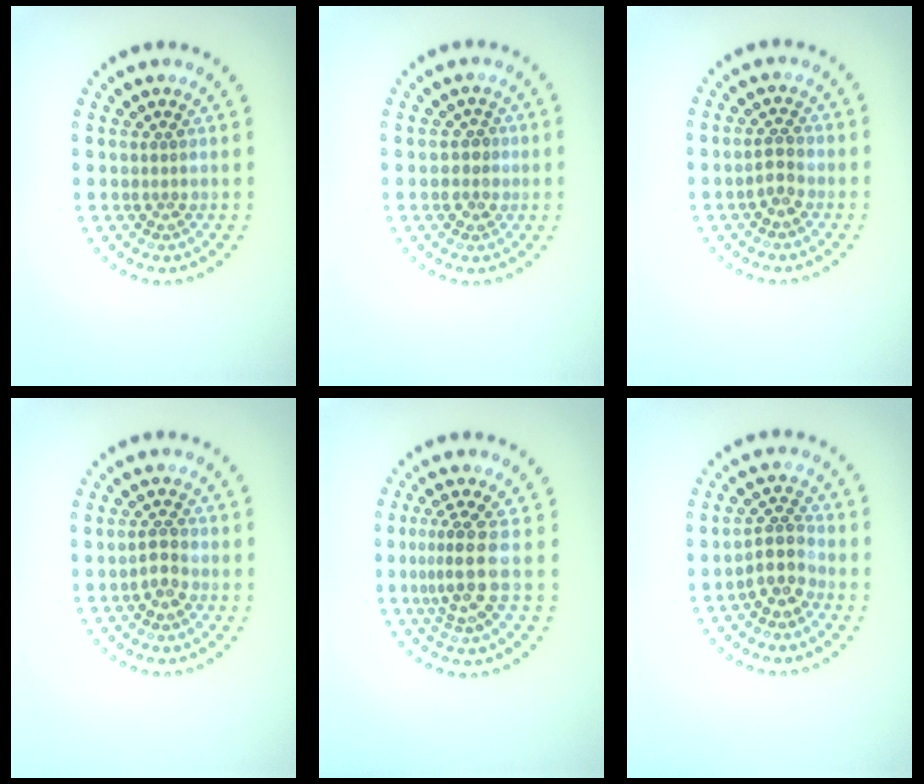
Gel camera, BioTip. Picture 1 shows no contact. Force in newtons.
{"total": 1.6, "press": 1.5, "slide": 0.5}
{"total": 1.8, "press": 1.7, "slide": 0.5}
{"total": 1.8, "press": 1.7, "slide": 0.5}
{"total": 3.4, "press": 2.5, "slide": 2.3}
{"total": 3.0, "press": 2.4, "slide": 1.7}